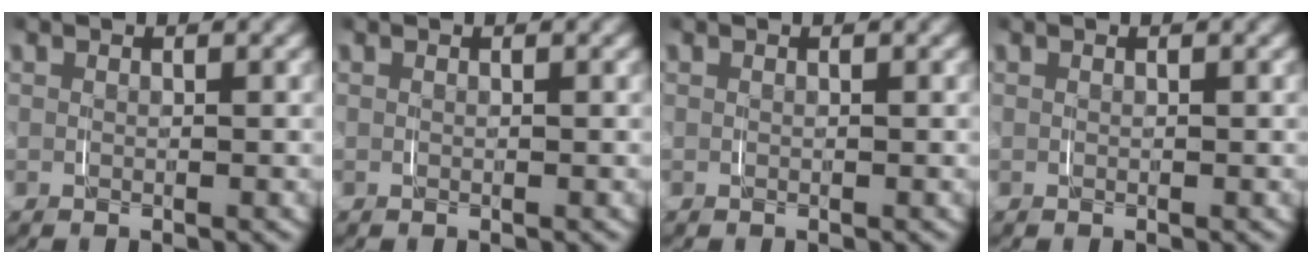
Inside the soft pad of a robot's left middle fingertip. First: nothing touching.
{"total": 0.0}
{"total": 0.0}
{"total": 0.0}